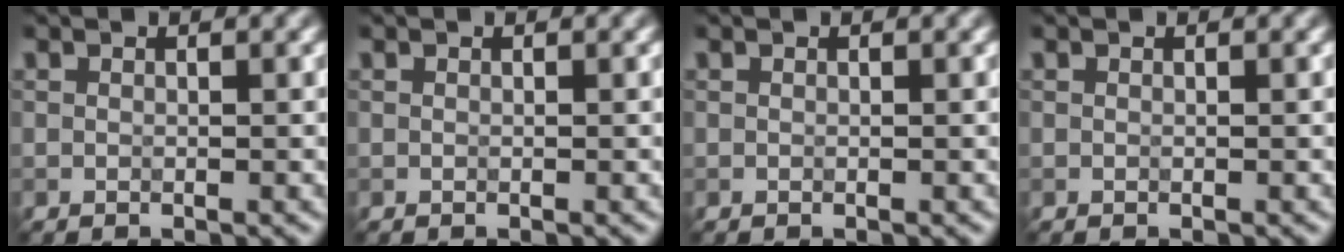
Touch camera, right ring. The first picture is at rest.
{"total": 0.0}
{"total": 0.0}
{"total": 0.0}